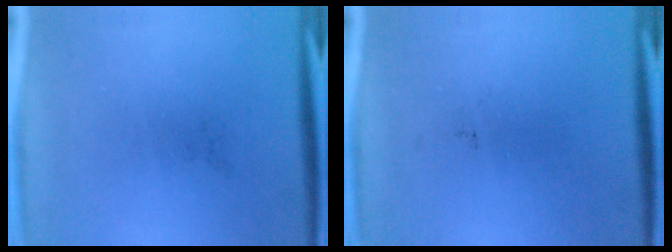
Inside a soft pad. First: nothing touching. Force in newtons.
{"total": 0.0}